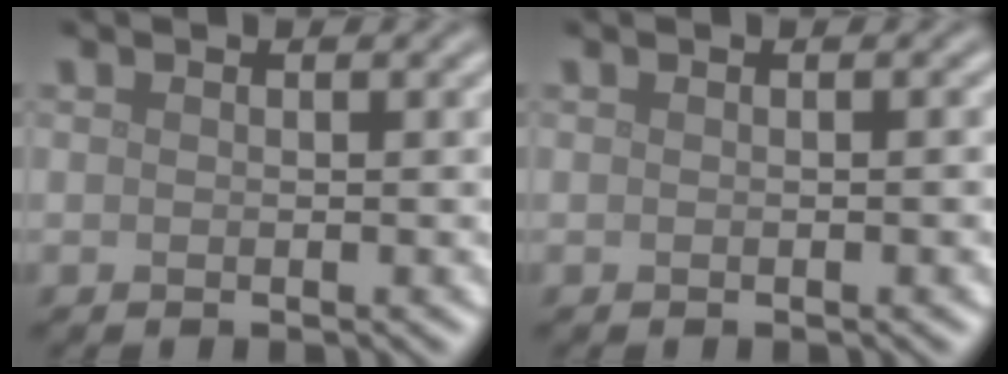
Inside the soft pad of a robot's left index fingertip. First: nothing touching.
{"total": 0.5, "force": [0.0, 0.0, 0.5], "torque": [-0.006, 0.002, 0.000]}